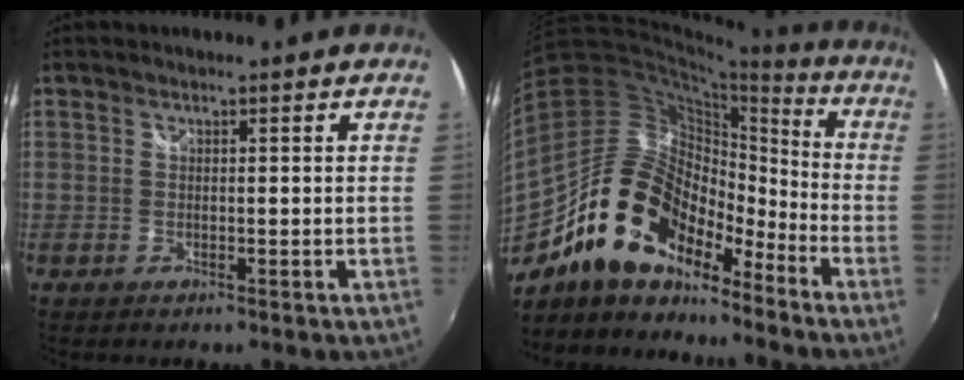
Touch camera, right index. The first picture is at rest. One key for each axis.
{"total": 18.4, "fx": -12.9, "fy": 9.4, "fz": 9.1, "tx": -0.177, "ty": 0.007, "tz": -0.228}